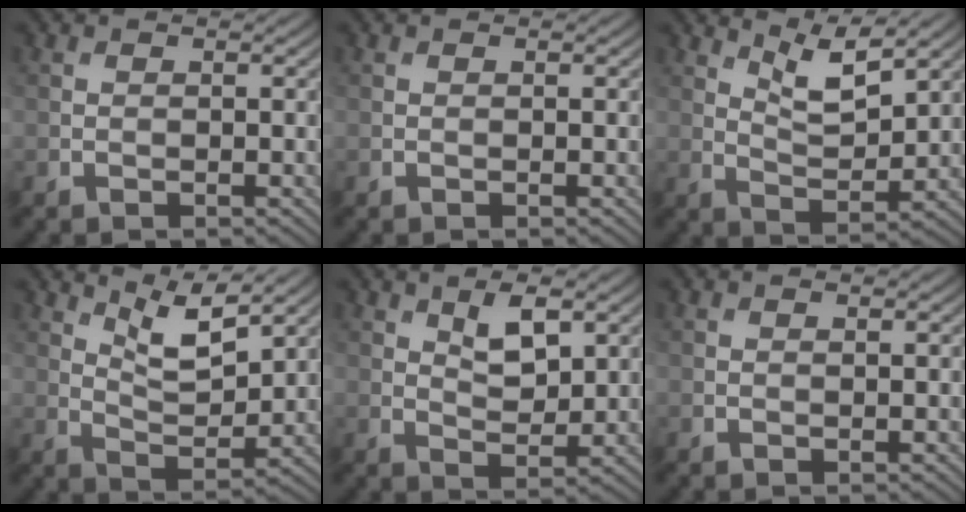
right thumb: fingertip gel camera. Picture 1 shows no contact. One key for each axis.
{"total": 0.0}
{"total": 5.8, "fx": 4.0, "fy": 1.6, "fz": 3.8, "tx": -0.079, "ty": -0.010, "tz": 0.078}
{"total": 6.4, "fx": 4.4, "fy": 1.8, "fz": 4.3, "tx": -0.086, "ty": -0.010, "tz": 0.085}
{"total": 4.6, "fx": 2.2, "fy": 2.2, "fz": 3.4, "tx": -0.064, "ty": -0.004, "tz": 0.040}
{"total": 0.0}